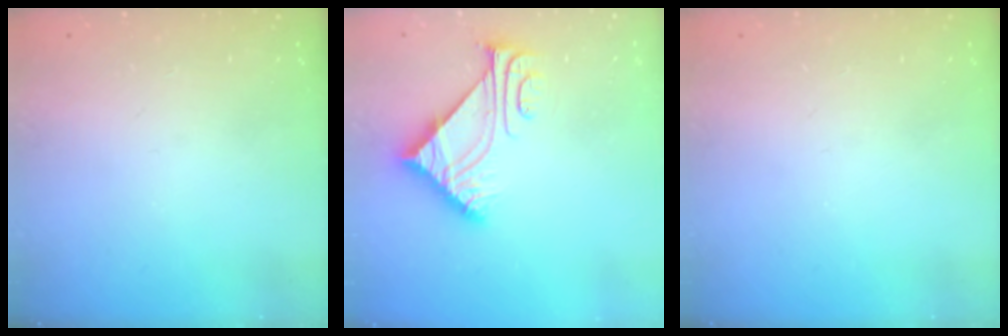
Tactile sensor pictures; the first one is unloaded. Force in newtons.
{"total": 7.7, "press": 7.6, "slide": 1.0}
{"total": 0.0}